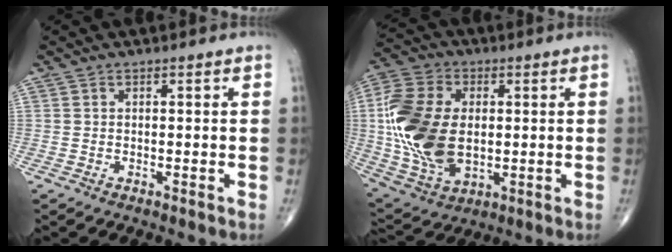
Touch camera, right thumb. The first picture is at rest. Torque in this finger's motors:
{"motor_torque": [2.51, 2.50, 1.88, 0.22, 0.24]}